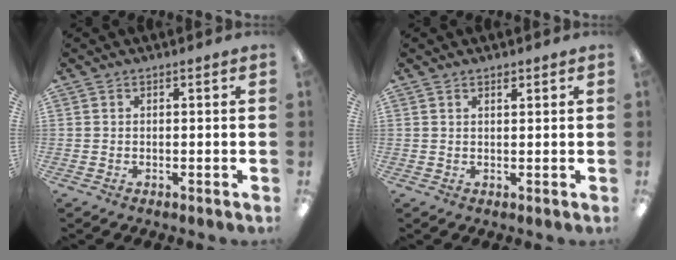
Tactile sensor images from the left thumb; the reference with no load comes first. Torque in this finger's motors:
{"motor_torque": [0.20, -0.08, -0.40, 0.19, 0.00]}